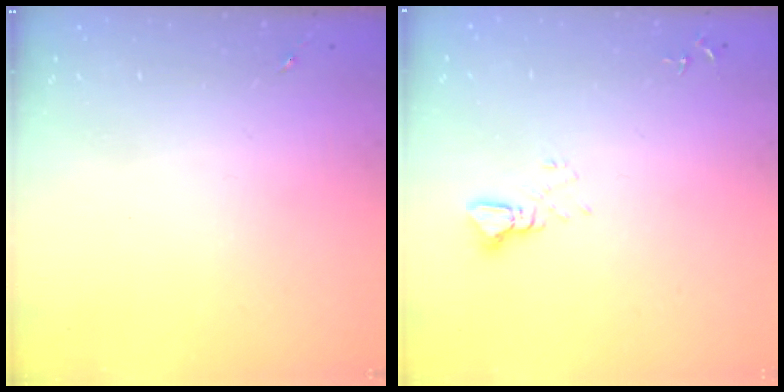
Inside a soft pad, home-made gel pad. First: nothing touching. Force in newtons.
{"total": 2.5, "press": 2.5, "slide": 0.1}